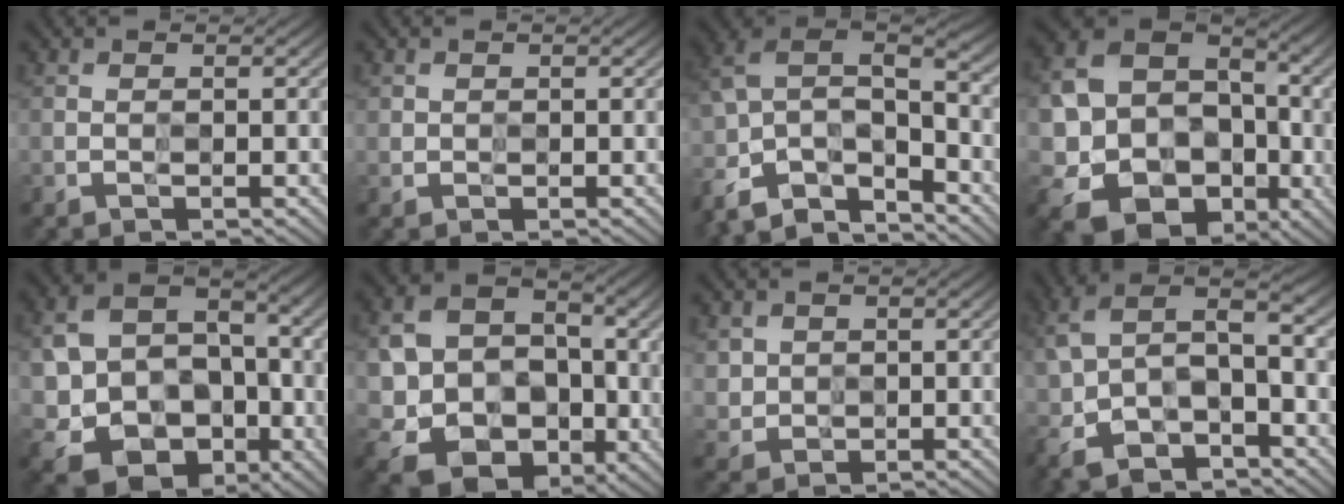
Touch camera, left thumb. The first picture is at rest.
{"total": 0.8, "force": [0.4, 0.8, 0.1], "torque": [-0.002, -0.004, 0.009]}
{"total": 12.0, "force": [-9.0, 4.7, 6.5], "torque": [-0.142, -0.008, -0.166]}
{"total": 17.3, "force": [-3.9, 14.3, 8.9], "torque": [-0.182, -0.035, -0.073]}
{"total": 14.2, "force": [-3.5, 11.5, 7.5], "torque": [-0.154, -0.024, -0.077]}
{"total": 12.4, "force": [-2.0, 10.2, 6.8], "torque": [-0.145, -0.022, -0.051]}
{"total": 2.7, "force": [0.9, 2.5, 0.5], "torque": [-0.022, -0.009, 0.018]}
{"total": 11.5, "force": [-3.8, 6.3, 8.8], "torque": [-0.206, -0.006, -0.068]}